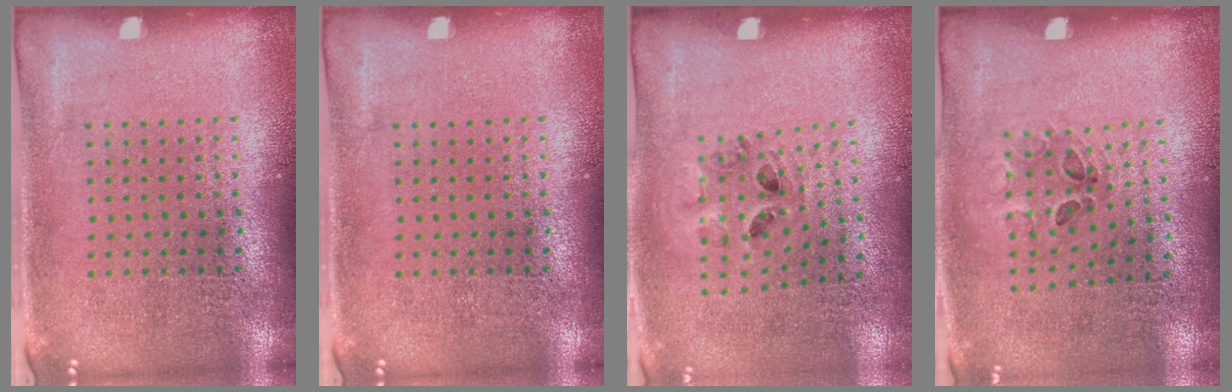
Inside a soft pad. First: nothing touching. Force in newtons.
{"total": 0.0}
{"total": 1.1, "press": 0.9, "slide": 0.7}
{"total": 1.2, "press": 0.7, "slide": 1.0}